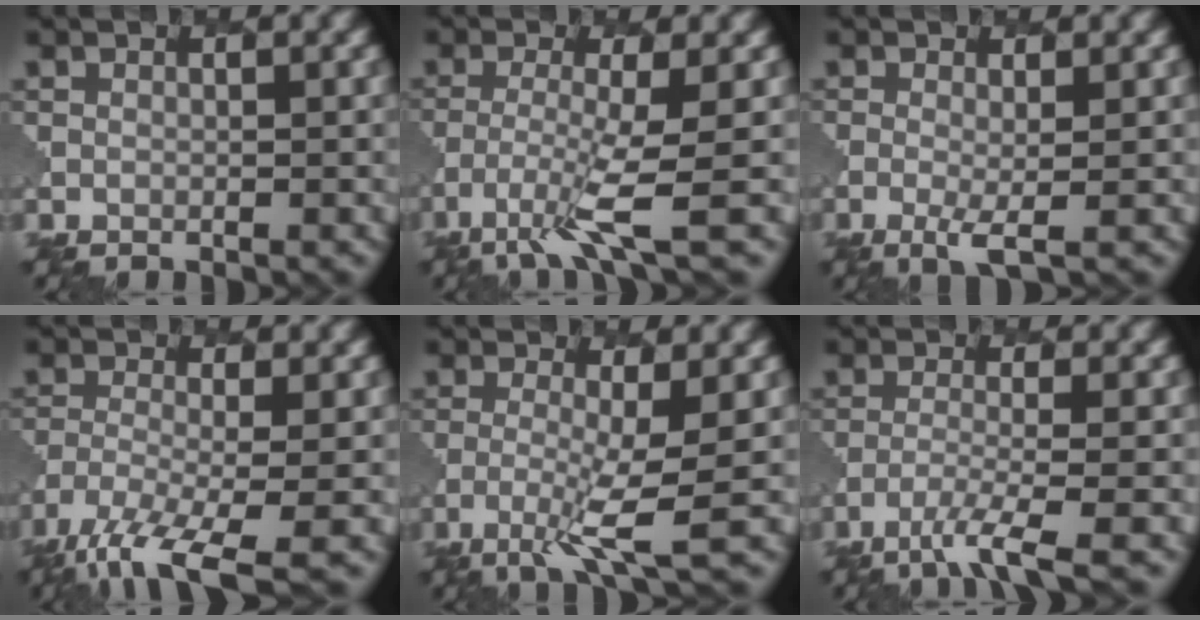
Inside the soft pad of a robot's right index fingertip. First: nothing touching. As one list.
[{"total": 4.6, "force": [-2.4, 0.4, 3.8], "torque": [-0.084, -0.016, -0.055]}, {"total": 2.0, "force": [-0.5, 0.4, 1.9], "torque": [-0.043, -0.009, -0.010]}, {"total": 8.2, "force": [-5.5, 2.1, 5.7], "torque": [-0.110, -0.016, -0.104]}, {"total": 4.4, "force": [-1.5, 0.5, 4.1], "torque": [-0.084, -0.009, -0.035]}, {"total": 4.2, "force": [-2.6, 0.6, 3.2], "torque": [-0.057, -0.007, -0.057]}]